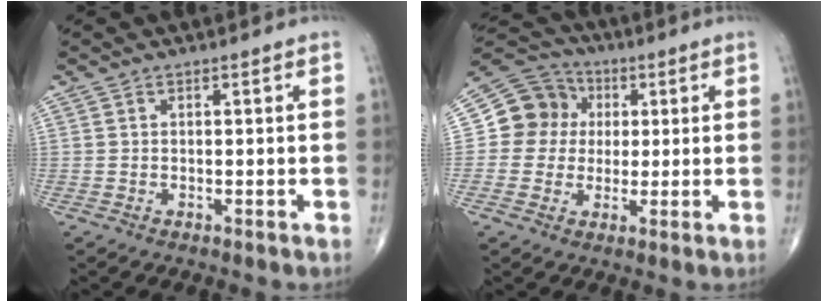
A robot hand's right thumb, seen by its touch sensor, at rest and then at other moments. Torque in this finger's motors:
{"motor_torque": [0.00, 0.04, 0.13, 0.01, 0.03]}